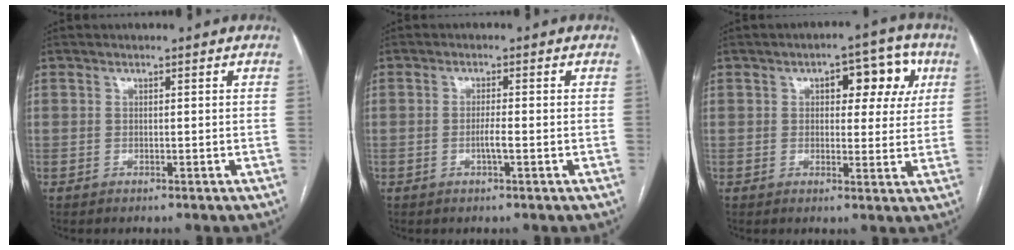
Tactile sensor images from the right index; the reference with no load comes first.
{"total": 2.1, "force": [-0.7, -0.1, 2.0], "torque": [-0.041, -0.001, -0.013]}
{"total": 7.9, "force": [2.9, 3.9, 6.2], "torque": [-0.065, 0.026, 0.033]}